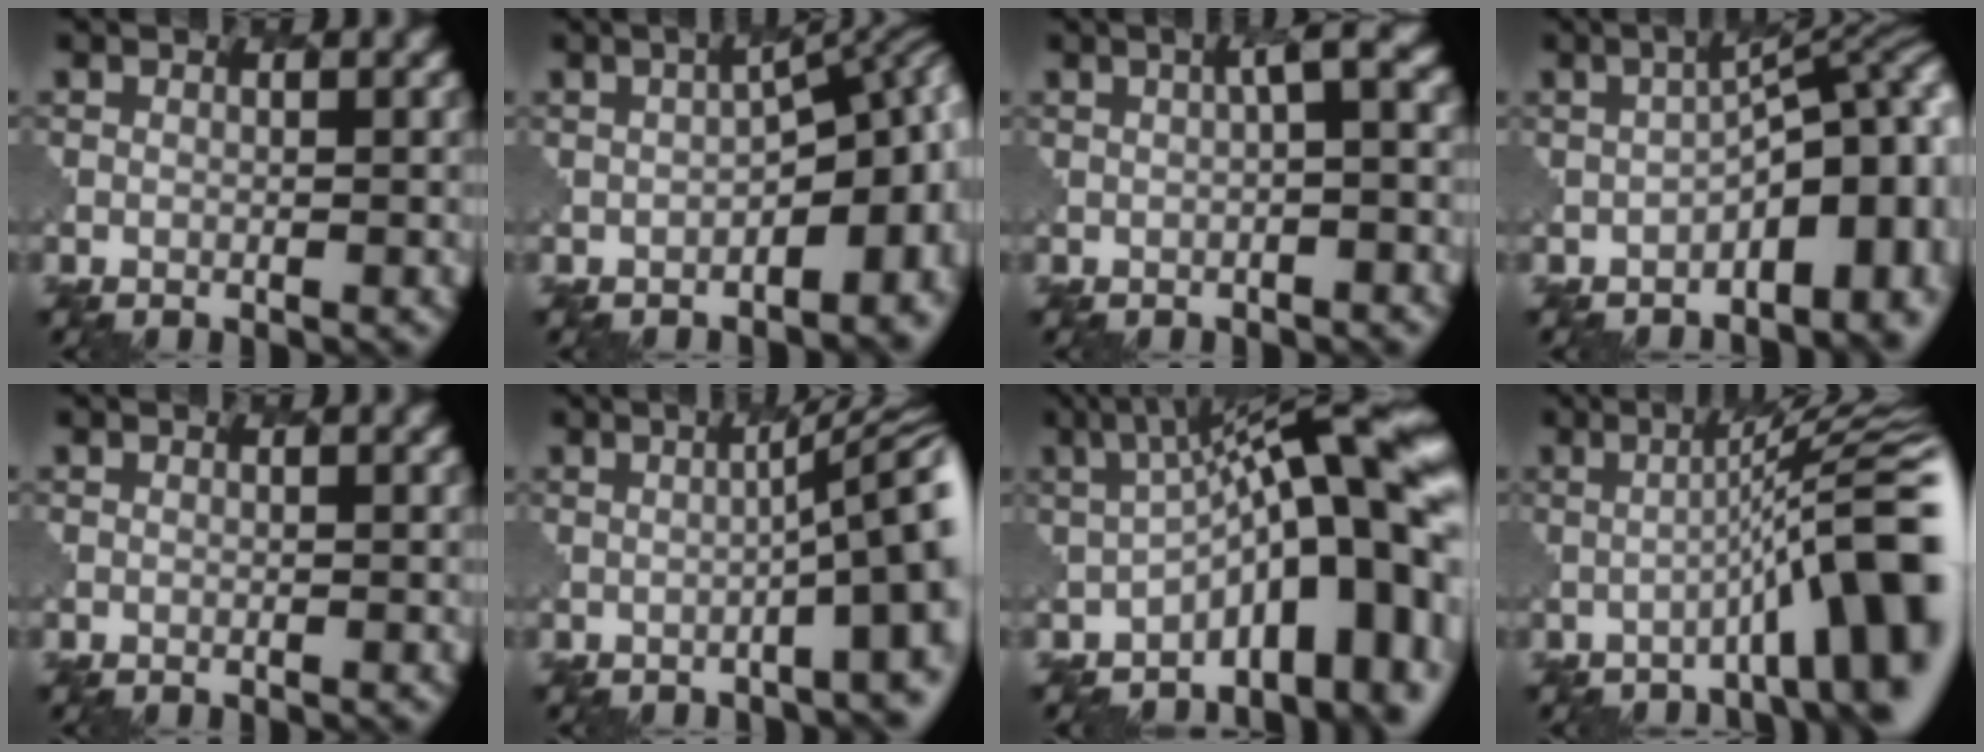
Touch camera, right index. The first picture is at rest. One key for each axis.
{"total": 9.1, "fx": -2.2, "fy": 4.1, "fz": 7.8, "tx": -0.085, "ty": -0.003, "tz": -0.028}
{"total": 3.2, "fx": 0.3, "fy": 0.6, "fz": 3.1, "tx": -0.038, "ty": 0.015, "tz": 0.002}
{"total": 12.1, "fx": -3.7, "fy": 5.5, "fz": 10.2, "tx": -0.101, "ty": 0.000, "tz": -0.046}
{"total": 0.0}
{"total": 8.4, "fx": -1.6, "fy": 1.7, "fz": 8.0, "tx": -0.083, "ty": 0.016, "tz": -0.020}
{"total": 15.5, "fx": -1.8, "fy": 5.4, "fz": 14.4, "tx": -0.165, "ty": 0.028, "tz": -0.022}
{"total": 9.5, "fx": -2.8, "fy": 1.3, "fz": 9.0, "tx": -0.109, "ty": 0.025, "tz": -0.045}